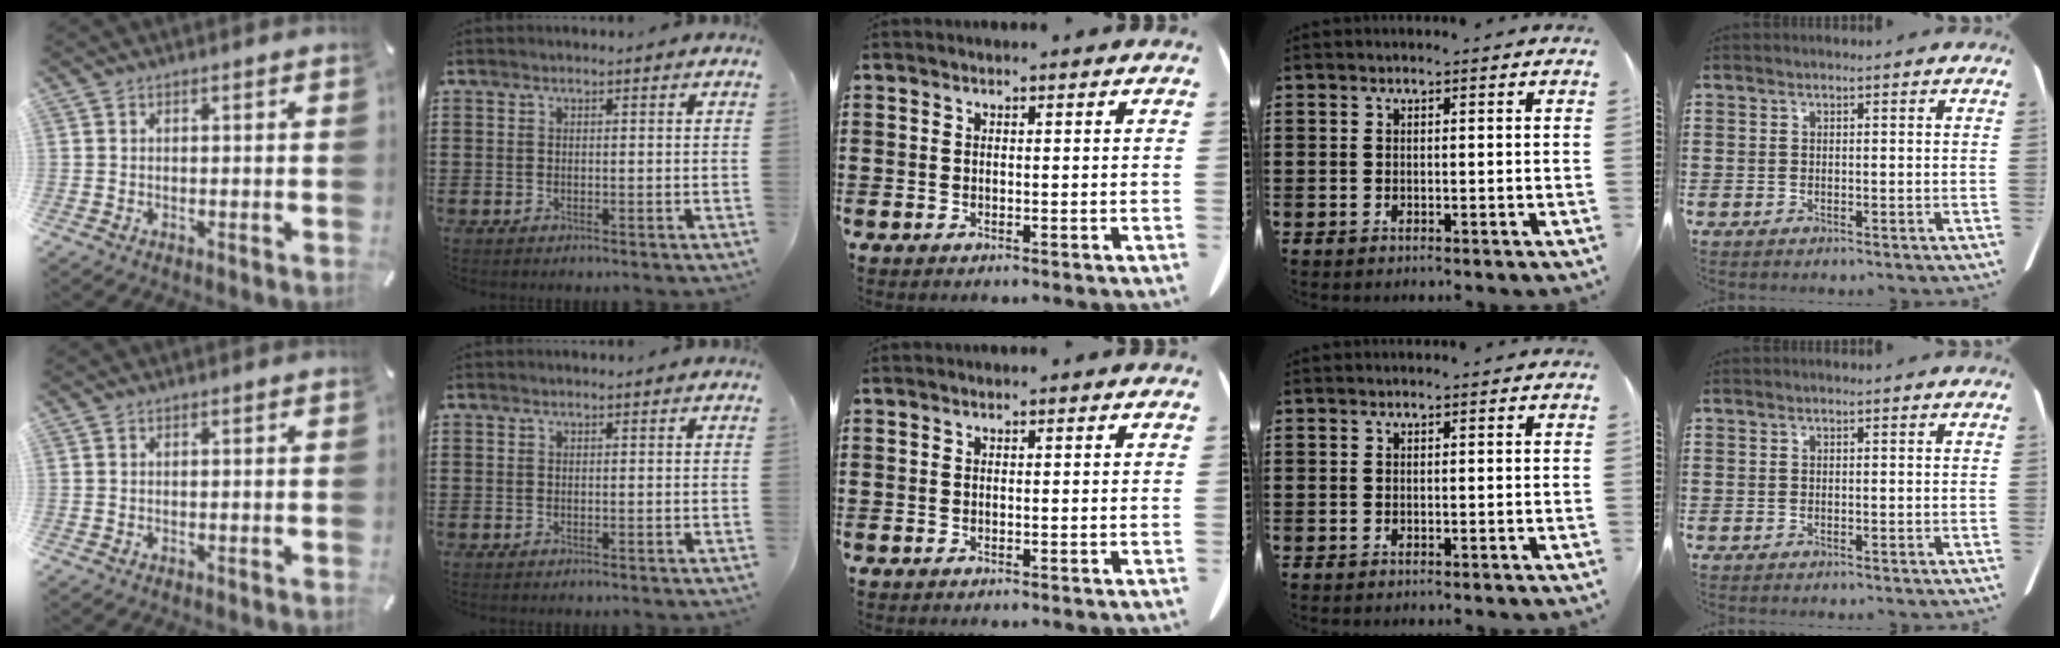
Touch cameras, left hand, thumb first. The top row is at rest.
{}